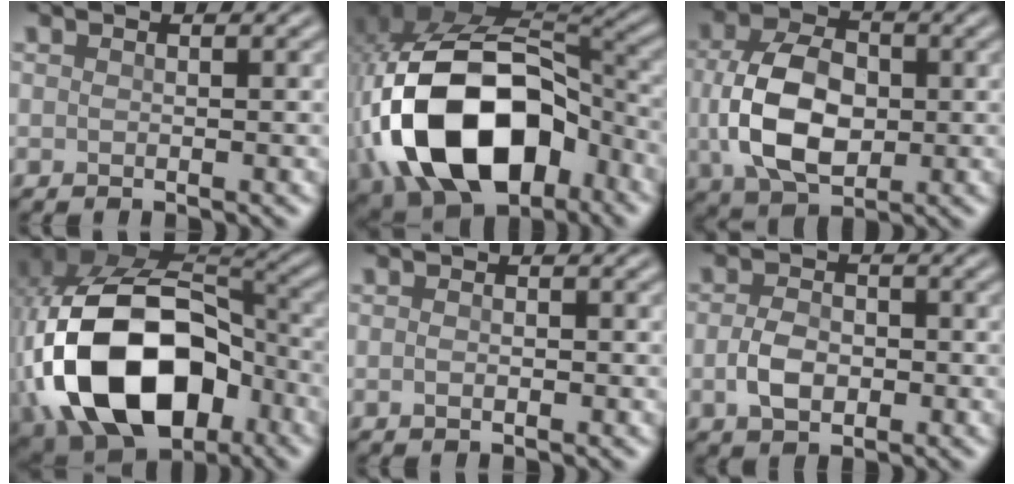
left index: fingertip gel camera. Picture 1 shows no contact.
{"total": 16.5, "force": [-4.6, 10.7, 11.6], "torque": [-0.234, -0.011, -0.075]}
{"total": 8.5, "force": [-0.2, 5.7, 6.2], "torque": [-0.137, -0.003, -0.005]}
{"total": 17.8, "force": [-4.1, 12.3, 12.2], "torque": [-0.257, -0.020, -0.059]}
{"total": 1.0, "force": [-0.3, 0.5, 0.8], "torque": [-0.006, -0.002, -0.009]}
{"total": 3.2, "force": [-0.7, 2.3, 2.2], "torque": [-0.045, -0.001, -0.016]}